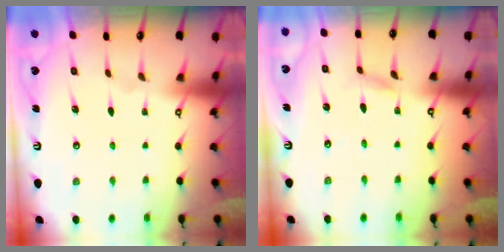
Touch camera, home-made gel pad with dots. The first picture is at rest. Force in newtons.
{"total": 2.2, "press": 2.2, "slide": 0.1}